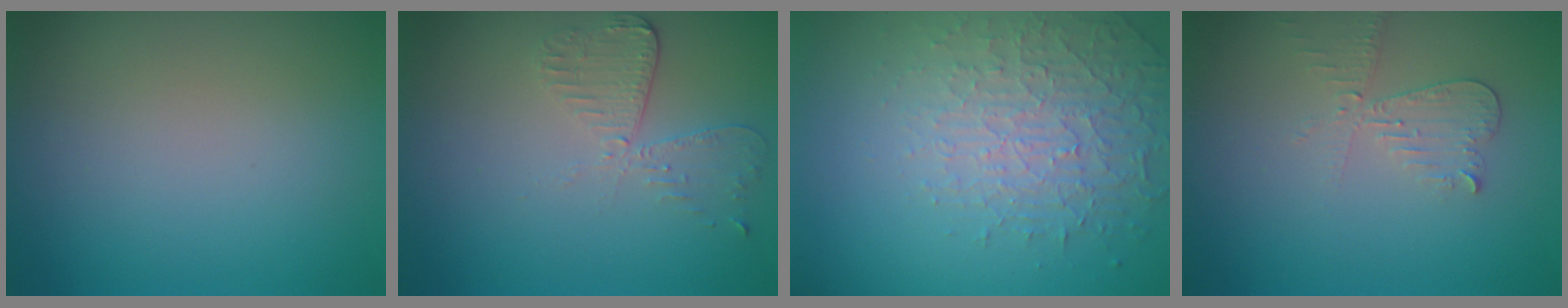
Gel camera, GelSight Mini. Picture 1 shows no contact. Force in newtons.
{"total": 2.9, "press": 2.6, "slide": 1.3}
{"total": 4.5, "press": 3.1, "slide": 3.3}
{"total": 2.4, "press": 2.3, "slide": 0.5}